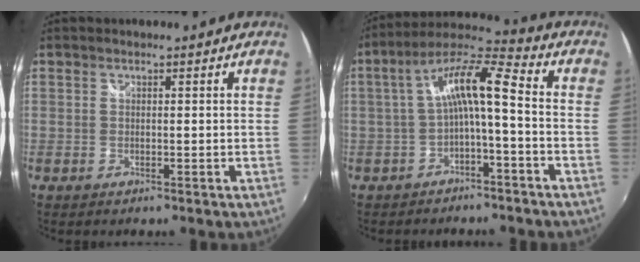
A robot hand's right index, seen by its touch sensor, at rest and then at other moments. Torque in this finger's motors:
{"motor_torque": [1.06, -0.38, 0.60, 0.15]}